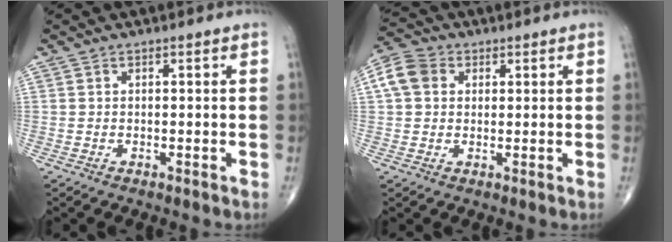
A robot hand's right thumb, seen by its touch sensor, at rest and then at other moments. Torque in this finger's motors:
{"motor_torque": [-0.20, 0.22, 0.10, 0.03, 0.02]}